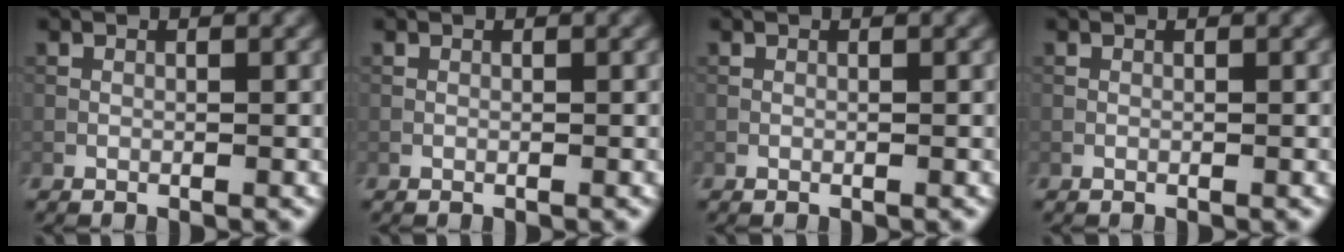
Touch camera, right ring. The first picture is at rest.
{"total": 0.0}
{"total": 0.0}
{"total": 0.0}